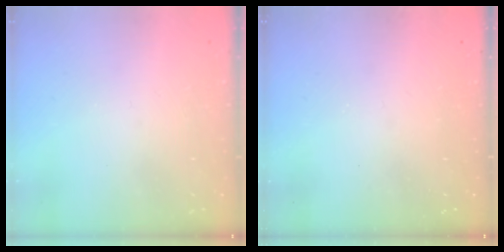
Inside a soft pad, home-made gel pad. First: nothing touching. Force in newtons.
{"total": 0.0}